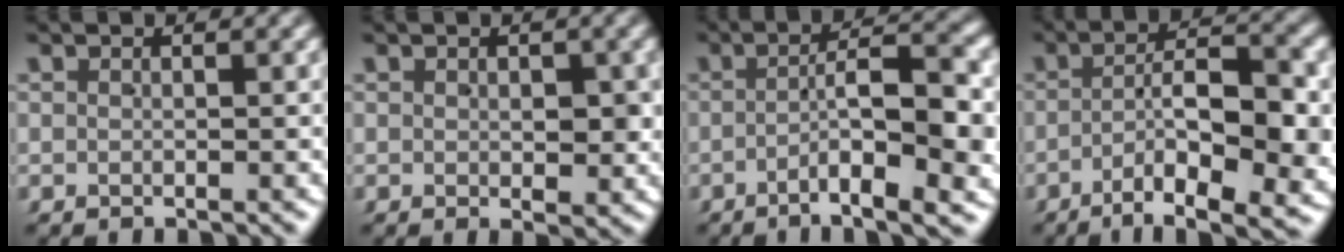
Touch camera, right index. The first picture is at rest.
{"total": 2.7, "force": [-0.1, 1.8, 2.1], "torque": [-0.016, -0.013, 0.006]}
{"total": 7.5, "force": [-2.9, 1.6, 6.7], "torque": [-0.094, -0.008, -0.039]}
{"total": 9.8, "force": [-4.6, 3.2, 8.0], "torque": [-0.109, -0.017, -0.061]}